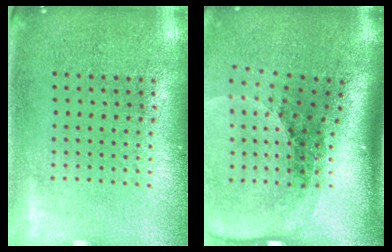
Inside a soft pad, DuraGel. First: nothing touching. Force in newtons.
{"total": 2.6, "press": 1.8, "slide": 1.8}